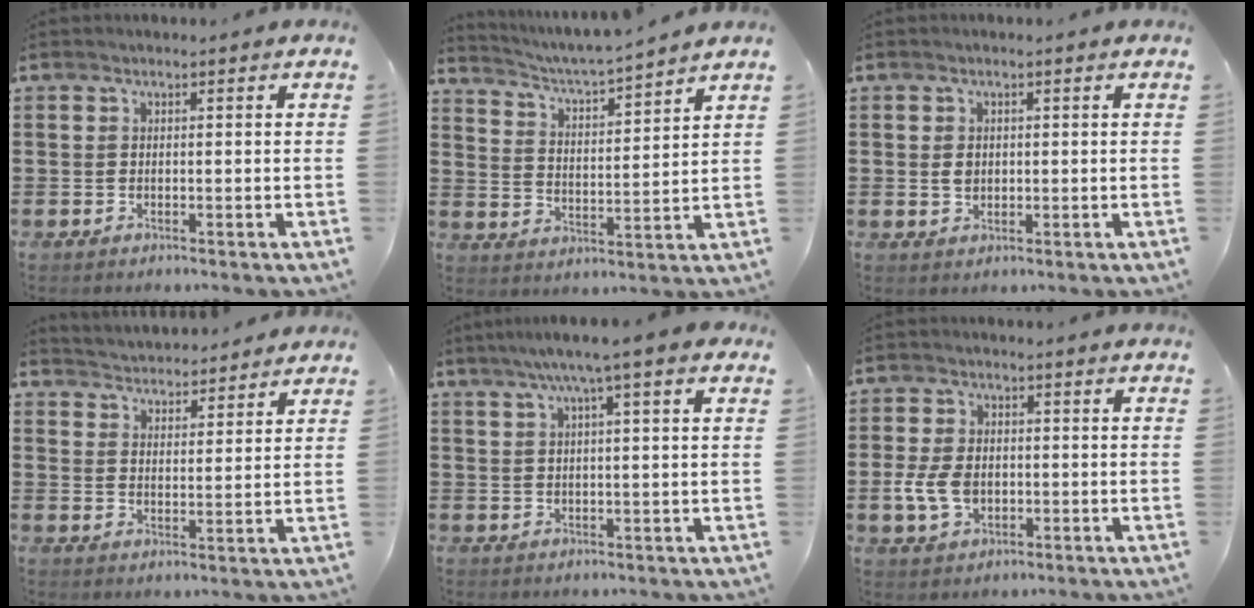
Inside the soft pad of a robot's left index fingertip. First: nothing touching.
{"total": 4.1, "force": [3.9, -0.6, 1.2], "torque": [-0.044, -0.038, 0.059]}
{"total": 1.6, "force": [0.1, 1.2, 1.1], "torque": [-0.025, 0.006, 0.001]}
{"total": 3.5, "force": [3.5, 0.0, -0.5], "torque": [-0.007, -0.022, 0.061]}
{"total": 5.0, "force": [2.8, -0.5, 4.2], "torque": [-0.087, 0.001, 0.044]}
{"total": 5.7, "force": [-1.1, 3.9, 4.1], "torque": [-0.105, 0.000, -0.025]}